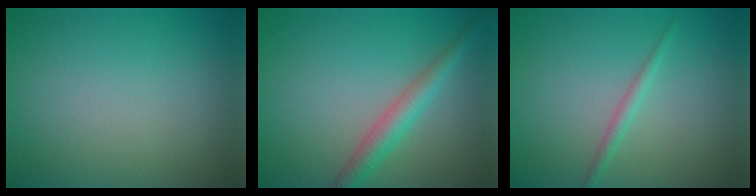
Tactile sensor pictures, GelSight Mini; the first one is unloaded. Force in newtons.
{"total": 2.9, "press": 2.9, "slide": 0.1}
{"total": 1.1, "press": 1.1, "slide": 0.0}